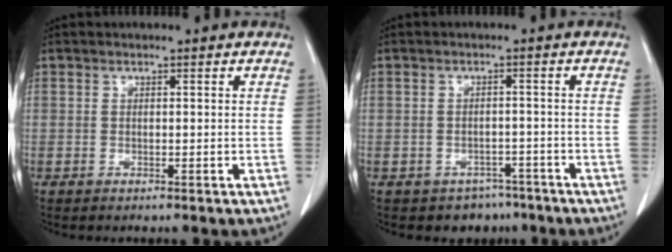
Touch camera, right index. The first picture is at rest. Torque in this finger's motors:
{"motor_torque": [-0.09, -0.02, 0.00, 0.00]}